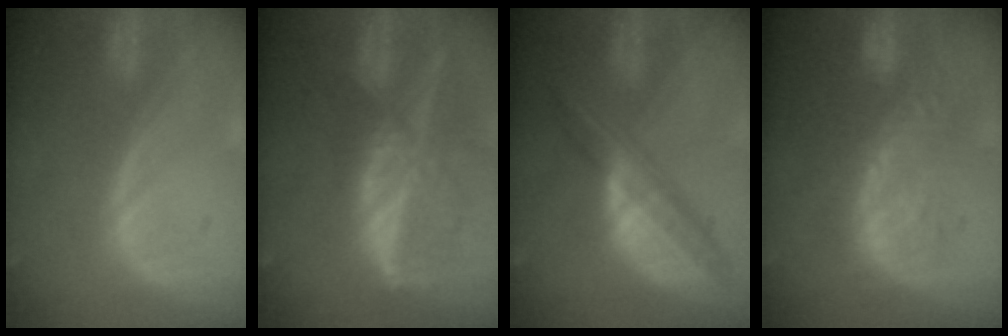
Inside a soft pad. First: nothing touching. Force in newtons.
{"total": 9.2, "press": 8.0, "slide": 4.6}
{"total": 7.9, "press": 6.6, "slide": 4.3}
{"total": 9.6, "press": 9.1, "slide": 3.0}